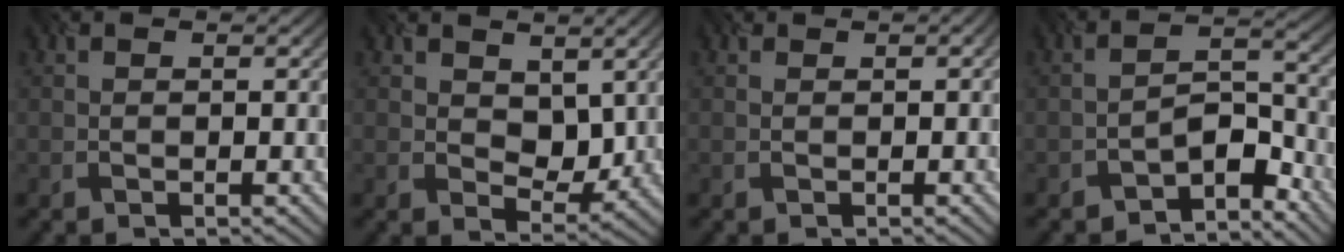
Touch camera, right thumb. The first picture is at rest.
{"total": 4.8, "force": [1.4, 3.5, 3.0], "torque": [-0.063, -0.008, 0.033]}
{"total": 1.2, "force": [0.2, 0.7, 1.0], "torque": [-0.008, 0.007, 0.002]}
{"total": 6.4, "force": [-5.5, 2.2, 2.3], "torque": [-0.022, 0.010, -0.098]}